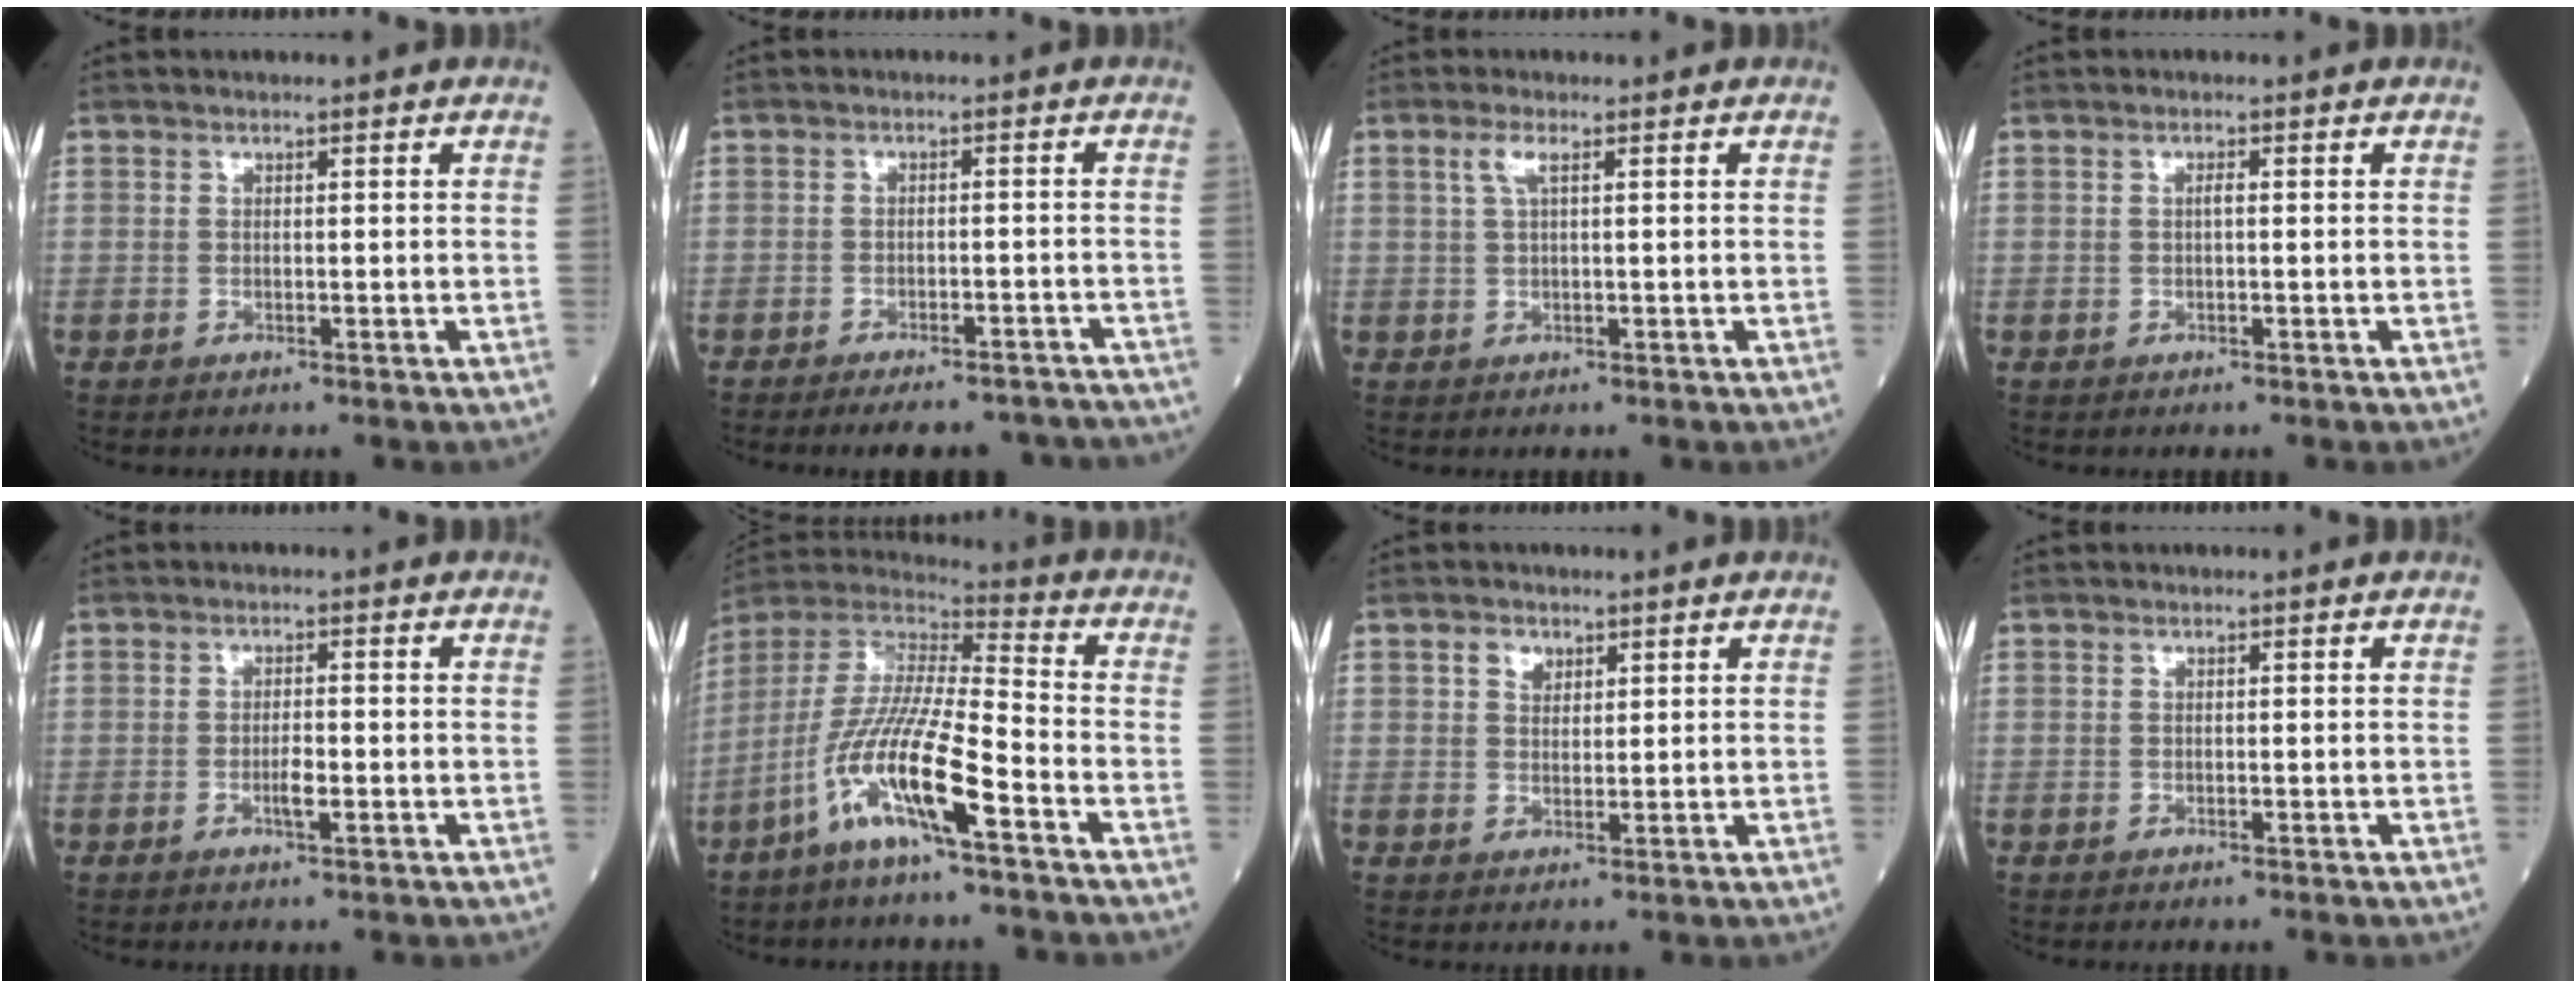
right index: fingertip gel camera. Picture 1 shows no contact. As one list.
[{"total": 10.5, "force": [-9.7, 2.4, 3.3], "torque": [-0.032, 0.008, -0.110]}, {"total": 2.2, "force": [0.9, 0.3, 2.0], "torque": [-0.052, 0.009, 0.020]}, {"total": 0.7, "force": [0.0, 0.0, 0.7], "torque": [-0.013, 0.001, -0.001]}, {"total": 2.3, "force": [-0.8, 0.4, 2.1], "torque": [-0.038, 0.001, -0.013]}, {"total": 14.4, "force": [-7.2, 1.0, 12.4], "torque": [-0.262, -0.018, -0.143]}, {"total": 2.4, "force": [1.3, 1.7, 1.1], "torque": [-0.022, 0.004, 0.023]}, {"total": 0.0}]